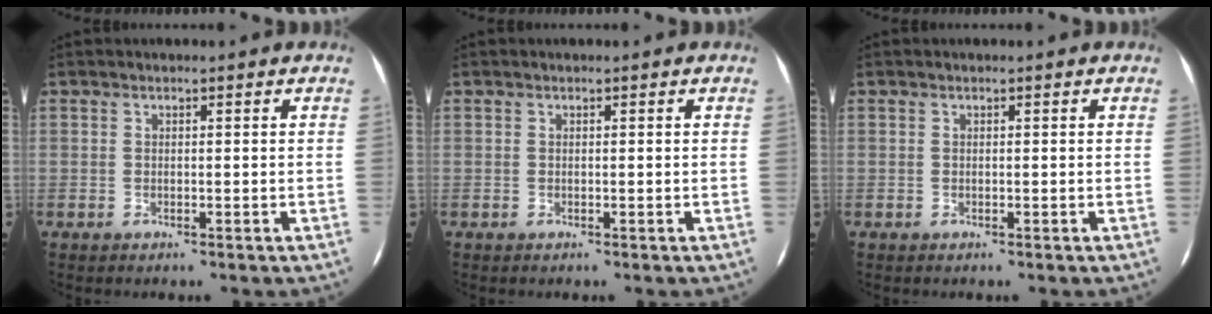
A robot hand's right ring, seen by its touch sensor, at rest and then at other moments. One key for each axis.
{"total": 0.0}
{"total": 0.0}